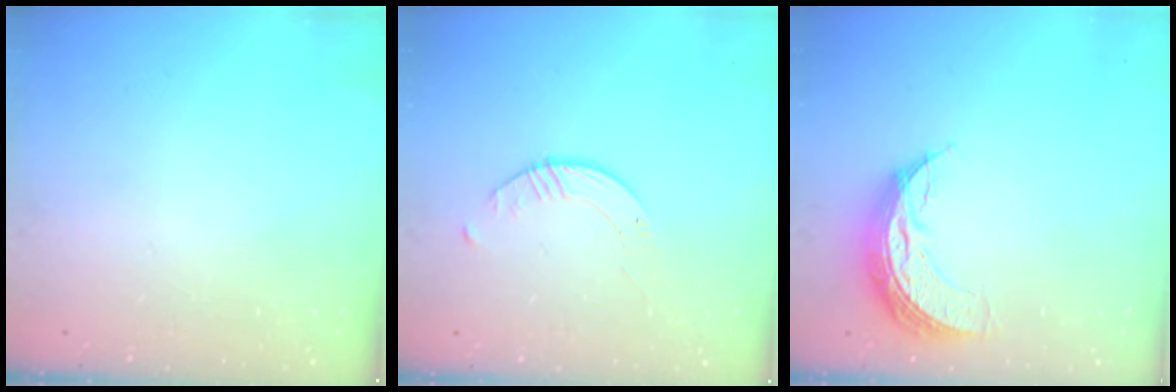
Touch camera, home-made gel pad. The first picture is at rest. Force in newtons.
{"total": 1.7, "press": 1.7, "slide": 0.2}
{"total": 9.0, "press": 9.0, "slide": 0.6}